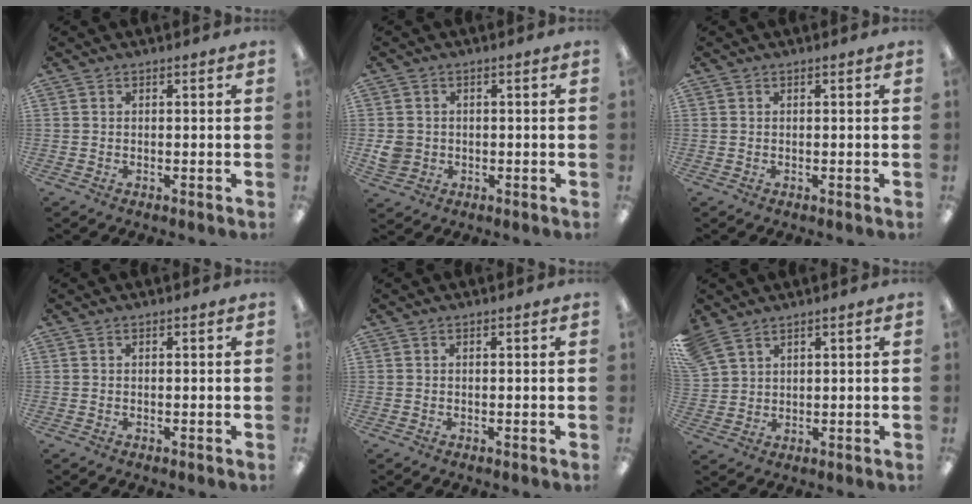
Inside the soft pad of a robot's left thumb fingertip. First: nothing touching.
{"total": 4.1, "force": [-0.3, 4.0, 1.2], "torque": [-0.015, 0.006, -0.003]}
{"total": 0.0}
{"total": 0.0}
{"total": 0.0}
{"total": 5.5, "force": [4.4, 2.8, 1.7], "torque": [-0.048, -0.013, 0.086]}